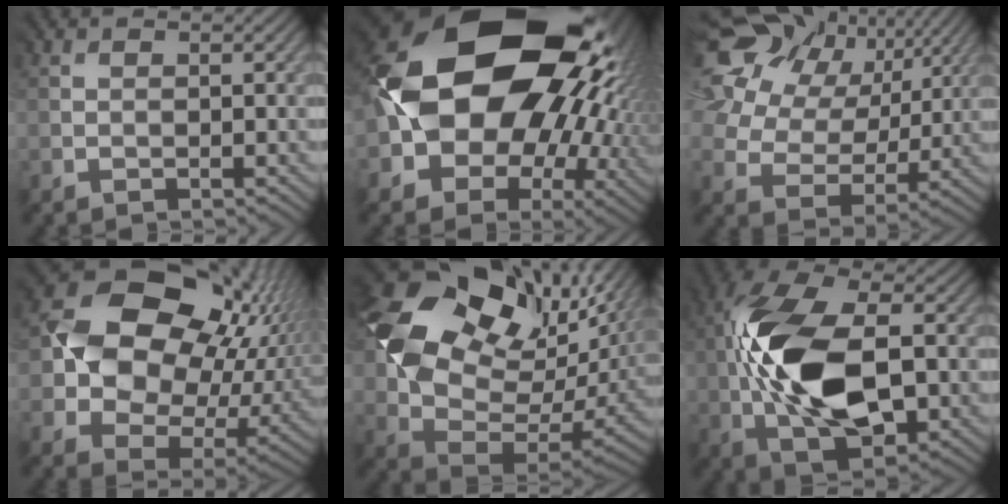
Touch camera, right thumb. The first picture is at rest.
{"total": 20.2, "force": [3.3, 15.3, 12.8], "torque": [-0.261, -0.029, 0.083]}
{"total": 19.3, "force": [9.1, 13.6, 10.2], "torque": [-0.300, 0.072, 0.185]}
{"total": 15.3, "force": [2.4, 11.7, 9.5], "torque": [-0.171, -0.005, 0.055]}
{"total": 17.1, "force": [6.4, 11.1, 11.3], "torque": [-0.241, -0.011, 0.143]}
{"total": 14.6, "force": [-0.3, 7.7, 12.4], "torque": [-0.261, 0.011, -0.007]}